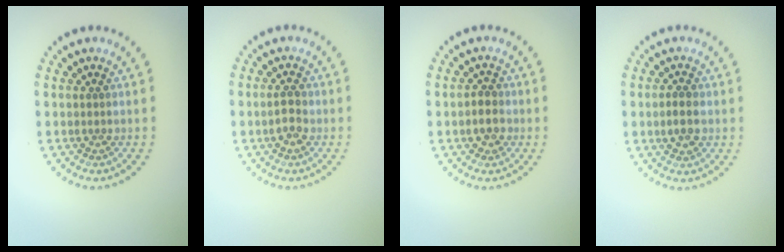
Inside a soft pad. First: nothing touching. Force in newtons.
{"total": 1.9, "press": 1.9, "slide": 0.2}
{"total": 2.4, "press": 2.3, "slide": 0.9}
{"total": 1.8, "press": 1.8, "slide": 0.1}